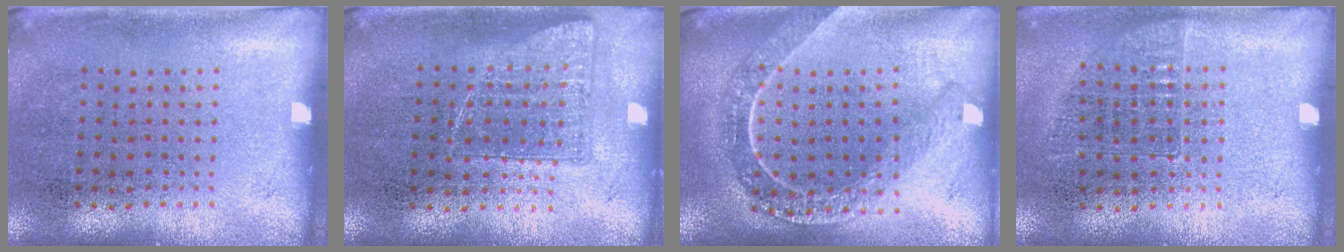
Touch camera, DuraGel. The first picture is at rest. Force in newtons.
{"total": 0.9, "press": 0.8, "slide": 0.3}
{"total": 2.3, "press": 1.9, "slide": 1.2}
{"total": 0.7, "press": 0.7, "slide": 0.1}